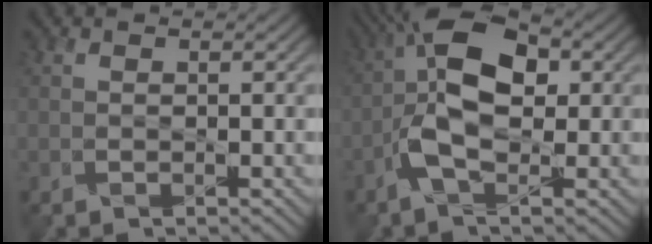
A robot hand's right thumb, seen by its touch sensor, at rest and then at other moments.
{"total": 9.0, "force": [-0.9, 4.1, 8.0], "torque": [-0.155, 0.029, -0.034]}